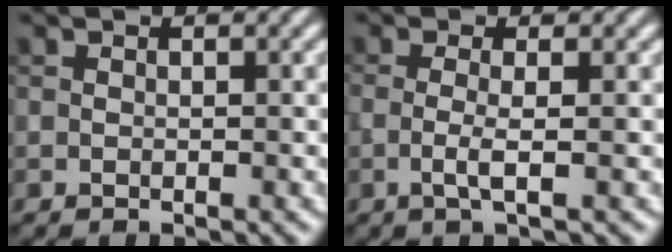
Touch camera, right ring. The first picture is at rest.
{"total": 2.0, "force": [-0.3, 0.4, 2.0], "torque": [-0.040, -0.005, -0.011]}